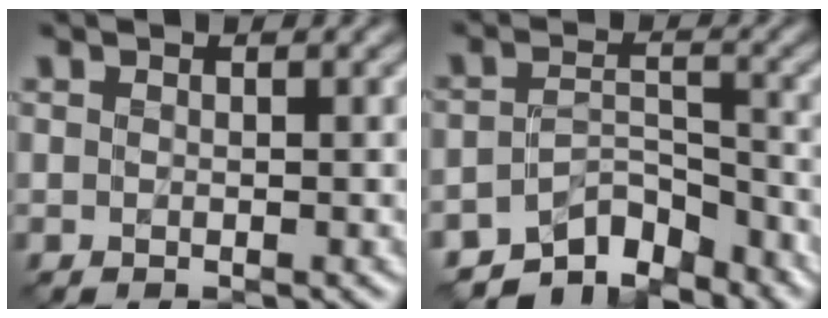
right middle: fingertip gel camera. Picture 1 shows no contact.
{"total": 6.4, "force": [-5.5, 2.3, 2.2], "torque": [-0.021, -0.013, -0.088]}